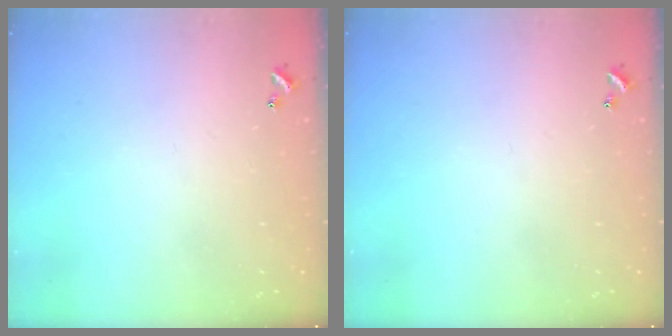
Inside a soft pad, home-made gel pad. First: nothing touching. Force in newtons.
{"total": 0.0}